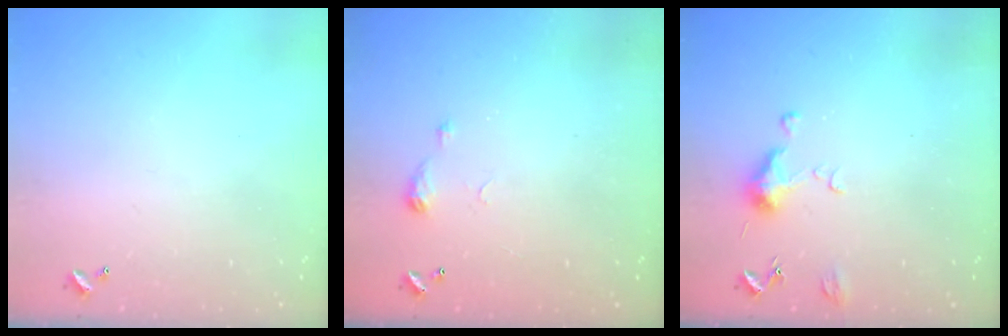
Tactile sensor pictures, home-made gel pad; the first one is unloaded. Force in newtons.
{"total": 5.4, "press": 5.3, "slide": 0.8}
{"total": 5.9, "press": 5.8, "slide": 0.9}